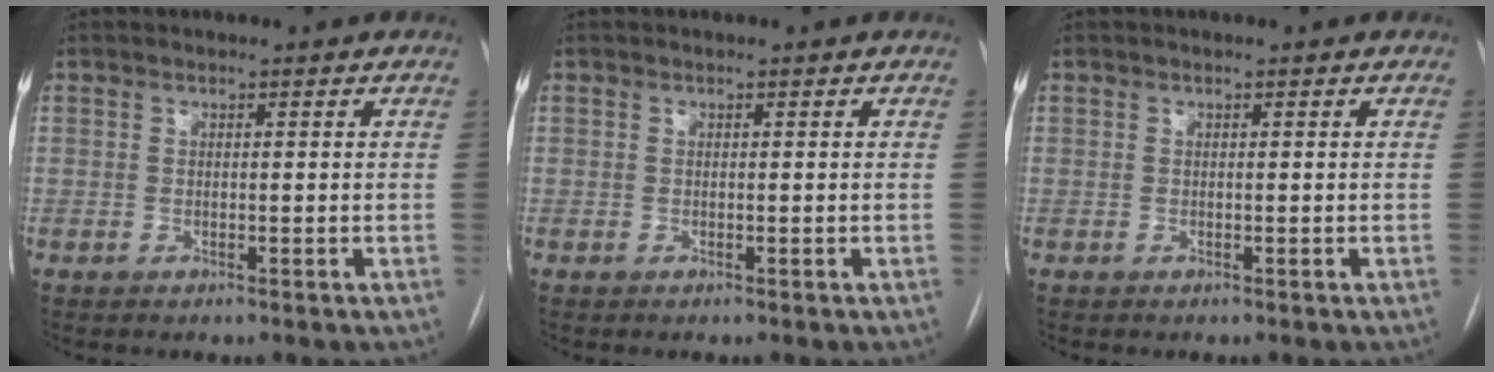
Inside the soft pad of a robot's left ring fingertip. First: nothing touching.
{"total": 0.0}
{"total": 0.0}